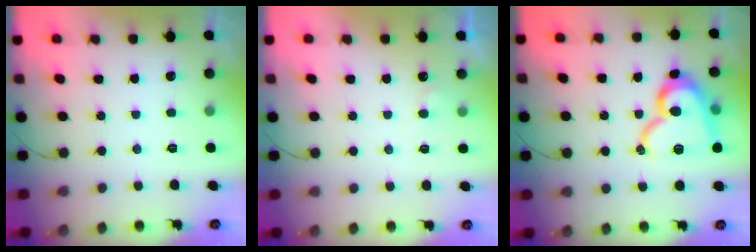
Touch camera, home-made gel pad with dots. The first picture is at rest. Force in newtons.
{"total": 3.7, "press": 3.7, "slide": 0.3}
{"total": 16.5, "press": 16.5, "slide": 1.4}